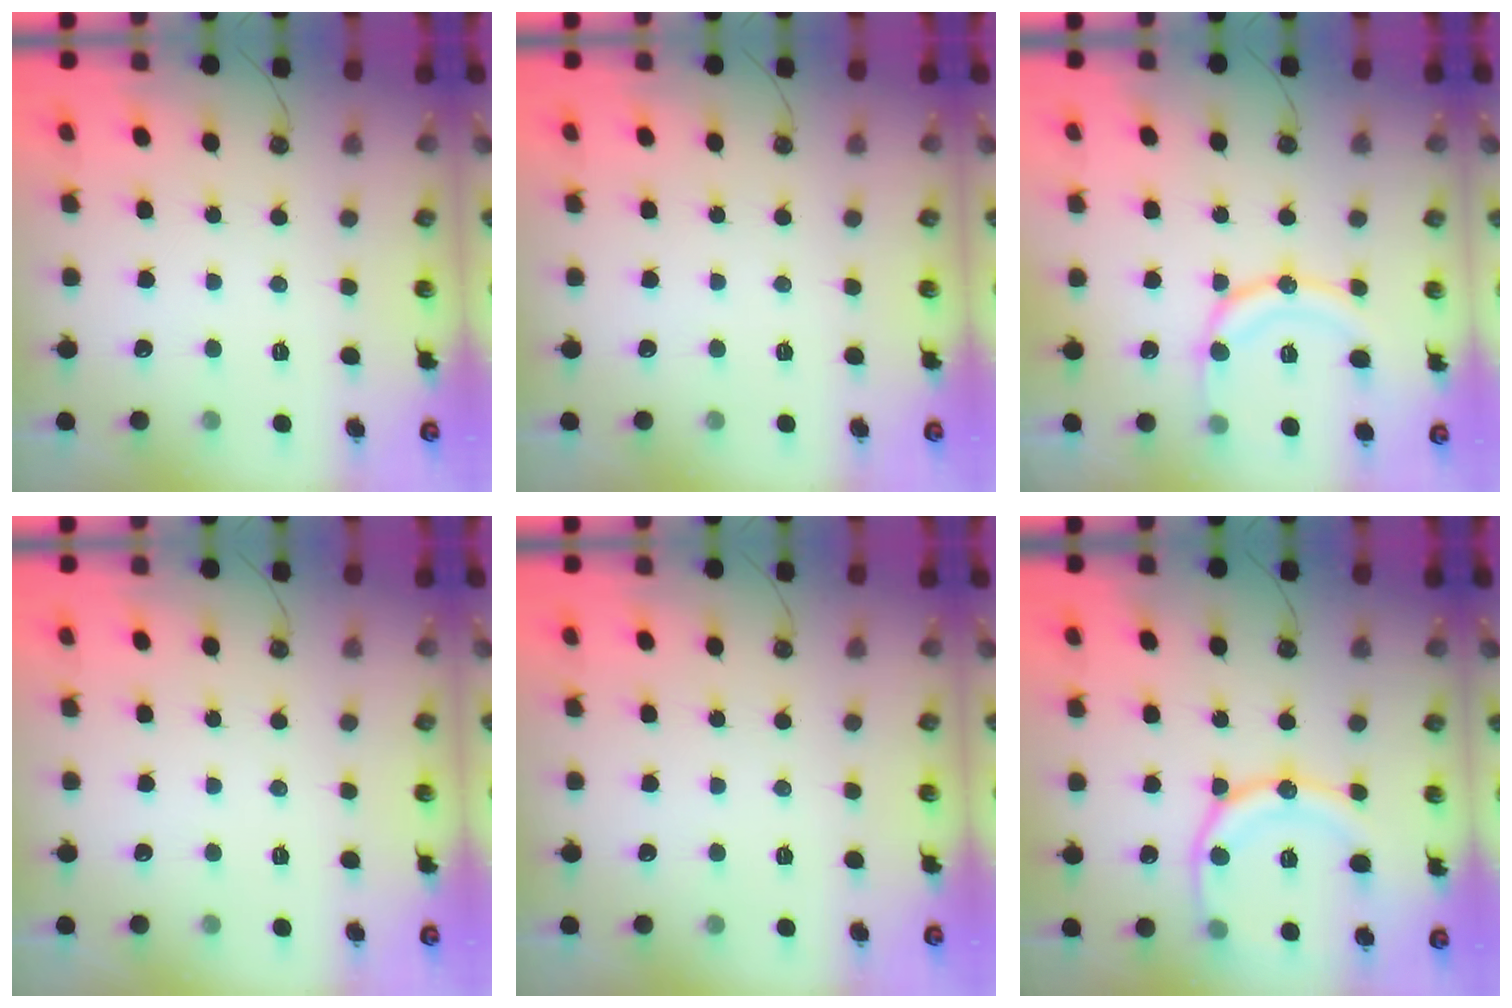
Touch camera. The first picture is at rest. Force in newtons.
{"total": 0.0}
{"total": 14.2, "press": 14.1, "slide": 1.7}
{"total": 0.0}
{"total": 0.0}
{"total": 17.7, "press": 17.6, "slide": 1.8}